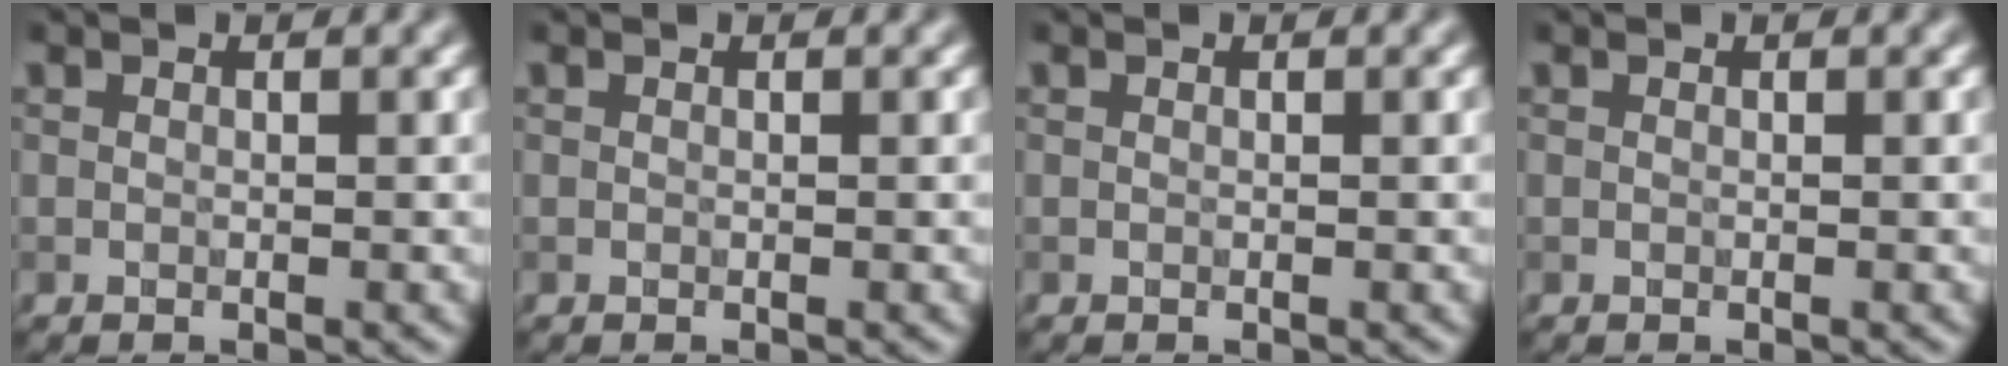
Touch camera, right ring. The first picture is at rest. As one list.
[{"total": 0.0}, {"total": 0.0}, {"total": 0.0}]